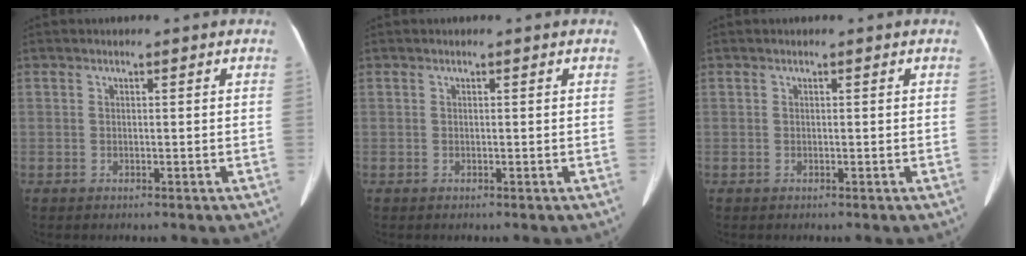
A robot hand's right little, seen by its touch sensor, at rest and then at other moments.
{"total": 0.0}
{"total": 0.0}